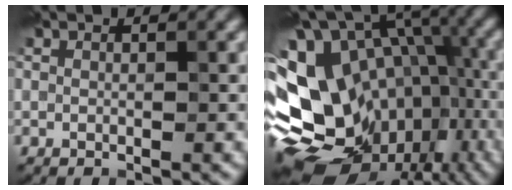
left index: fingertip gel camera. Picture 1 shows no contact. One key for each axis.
{"total": 18.9, "fx": -5.3, "fy": 13.7, "fz": 11.8, "tx": -0.210, "ty": -0.004, "tz": -0.033}